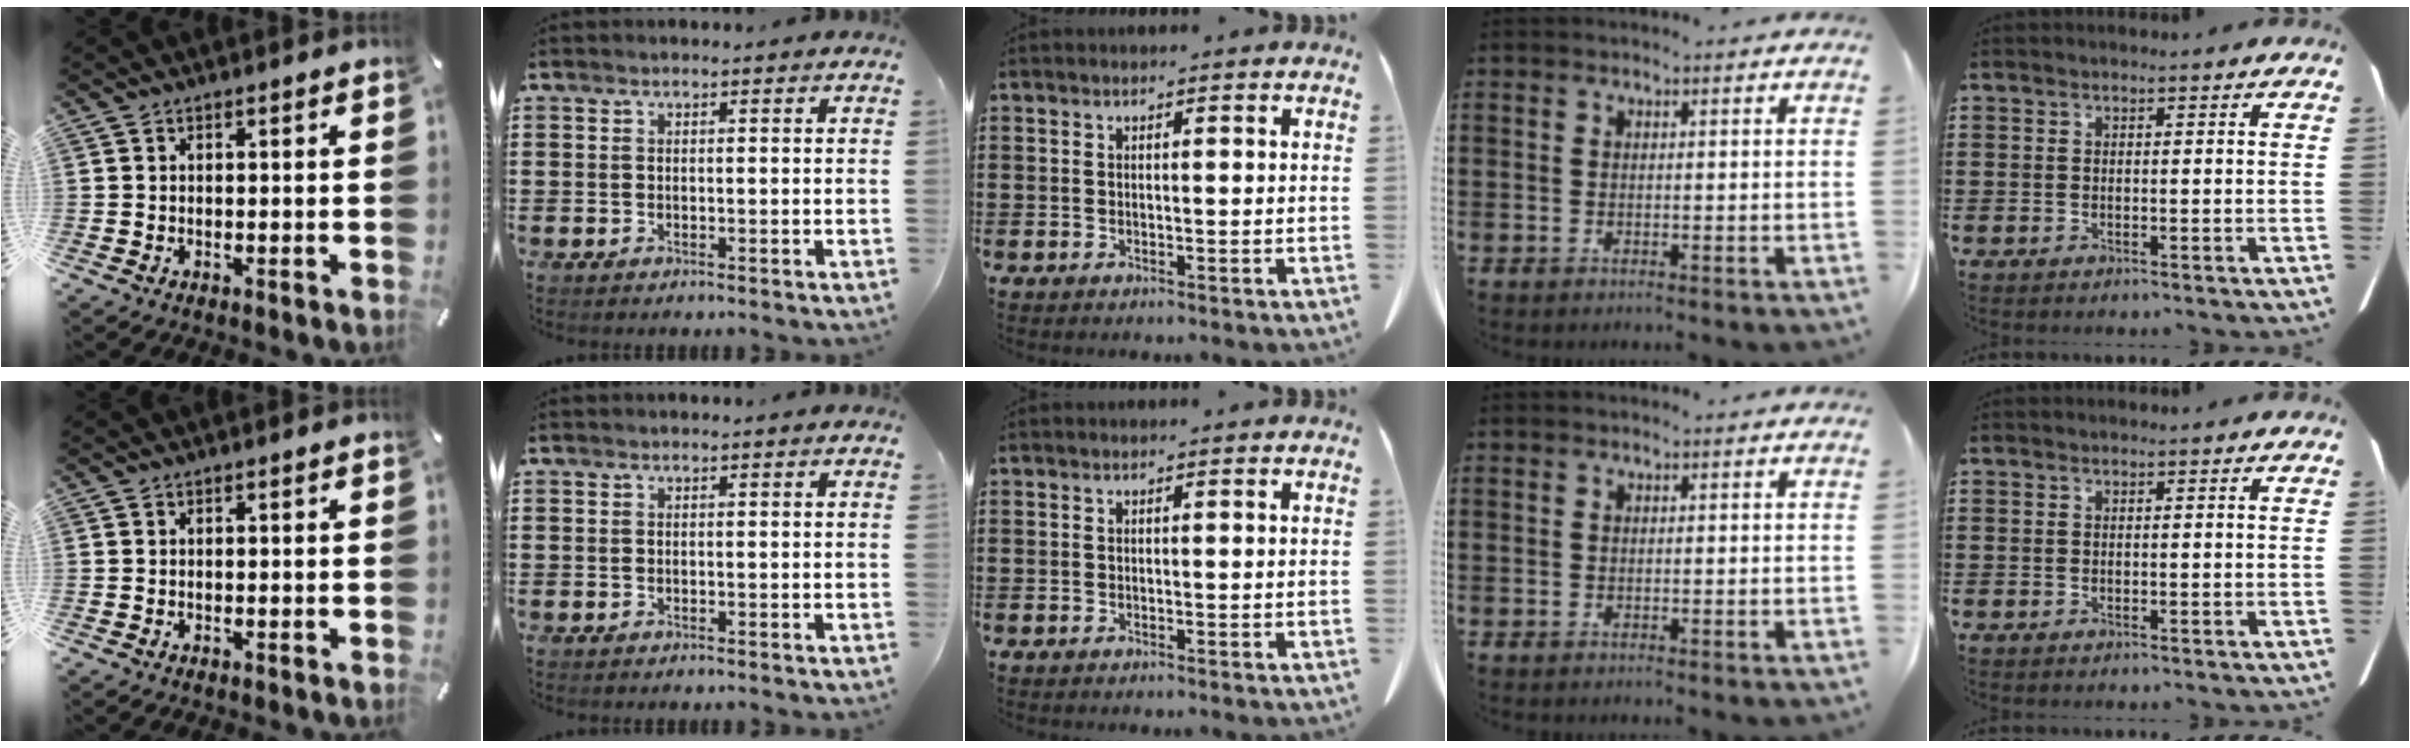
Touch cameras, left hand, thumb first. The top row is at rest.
{}